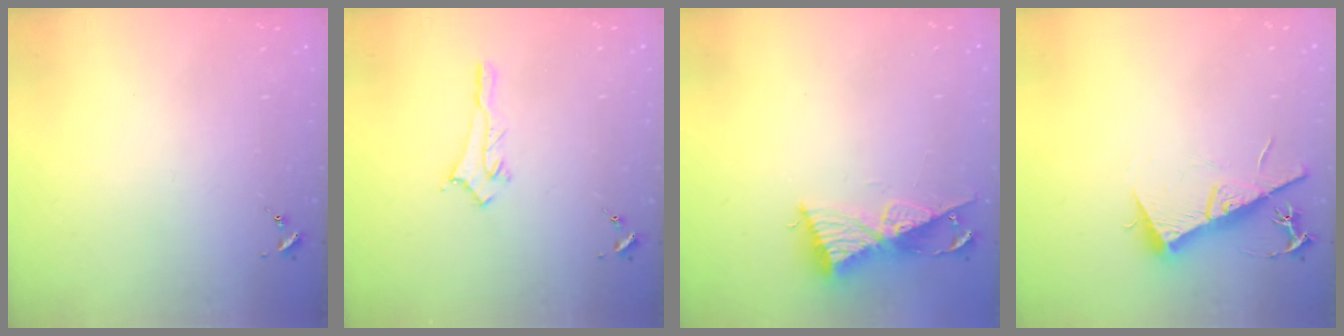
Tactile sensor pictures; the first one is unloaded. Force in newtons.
{"total": 3.0, "press": 2.9, "slide": 0.3}
{"total": 9.8, "press": 9.7, "slide": 0.6}
{"total": 11.3, "press": 11.3, "slide": 0.4}